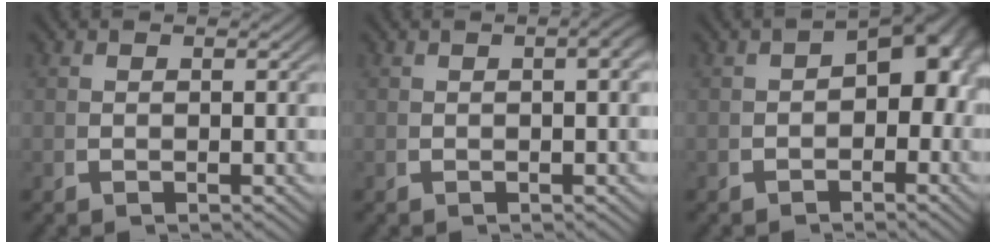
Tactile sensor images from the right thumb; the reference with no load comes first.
{"total": 1.6, "force": [0.1, 0.4, 1.6], "torque": [-0.012, 0.005, 0.004]}
{"total": 6.0, "force": [-0.3, 4.1, 4.3], "torque": [-0.035, -0.004, -0.008]}